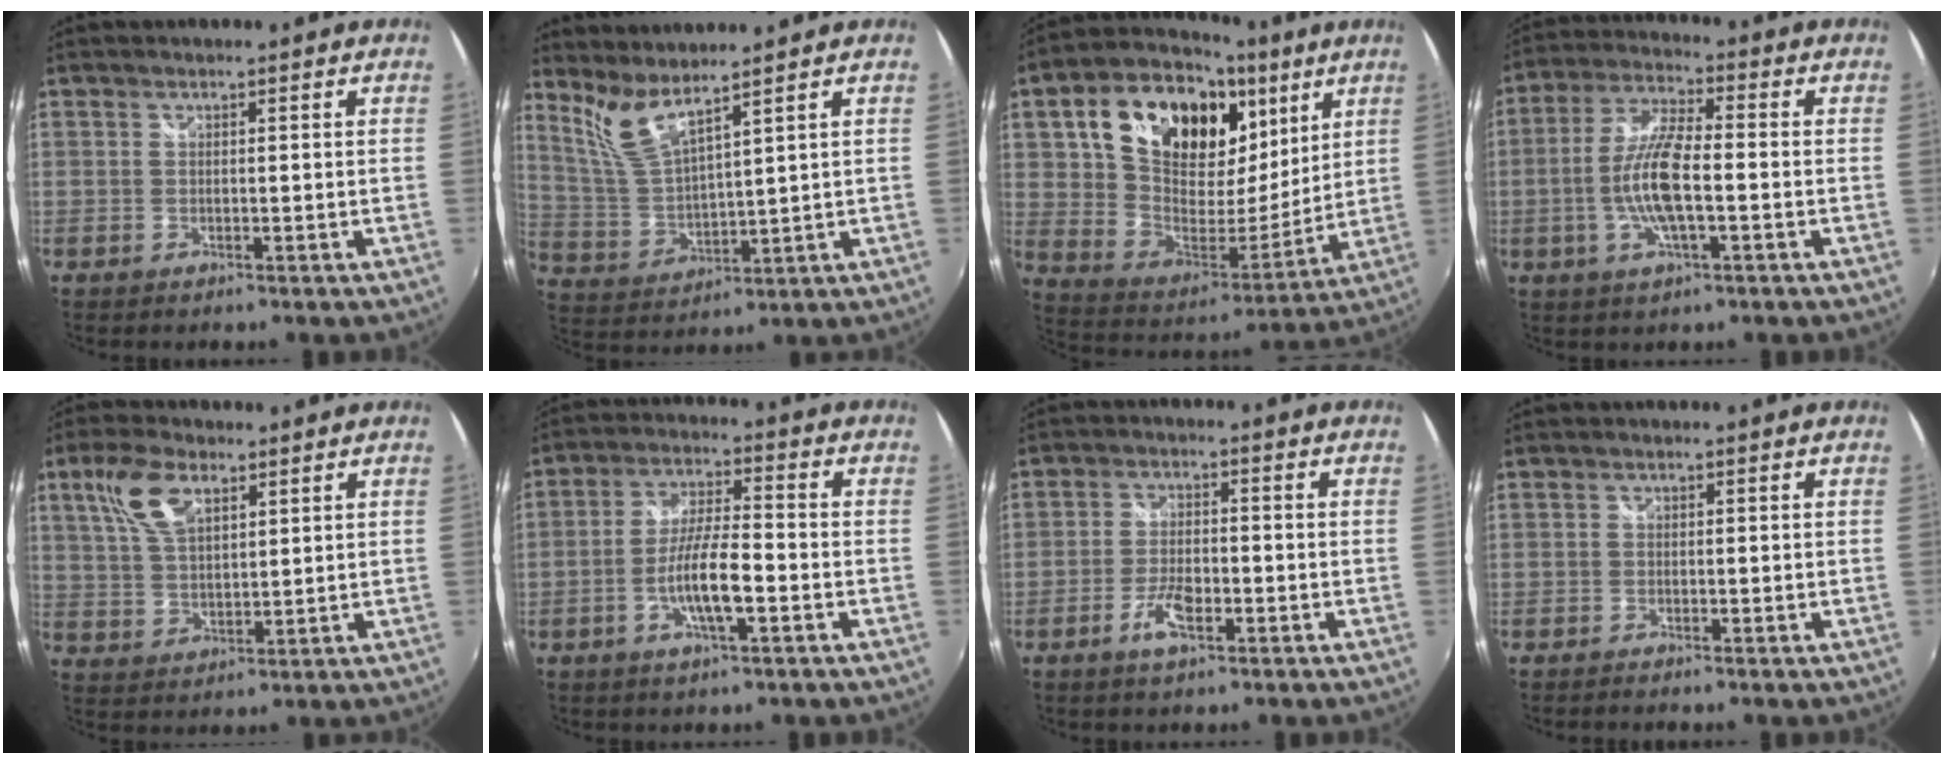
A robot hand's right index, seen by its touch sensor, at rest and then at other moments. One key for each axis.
{"total": 7.3, "fx": 6.0, "fy": 0.4, "fz": 4.1, "tx": -0.086, "ty": -0.015, "tz": 0.133}
{"total": 26.0, "fx": 11.5, "fy": 15.5, "fz": 17.4, "tx": -0.333, "ty": 0.043, "tz": 0.201}
{"total": 11.0, "fx": -2.3, "fy": 2.8, "fz": 10.4, "tx": -0.214, "ty": 0.001, "tz": -0.048}
{"total": 8.9, "fx": 4.4, "fy": 4.3, "fz": 6.5, "tx": -0.132, "ty": 0.017, "tz": 0.088}
{"total": 8.8, "fx": -3.2, "fy": 1.6, "fz": 8.0, "tx": -0.158, "ty": 0.000, "tz": -0.058}
{"total": 5.5, "fx": -2.7, "fy": 2.0, "fz": 4.3, "tx": -0.094, "ty": -0.001, "tz": -0.051}
{"total": 1.0, "fx": -0.9, "fy": 0.3, "fz": 0.2, "tx": -0.010, "ty": -0.005, "tz": -0.019}